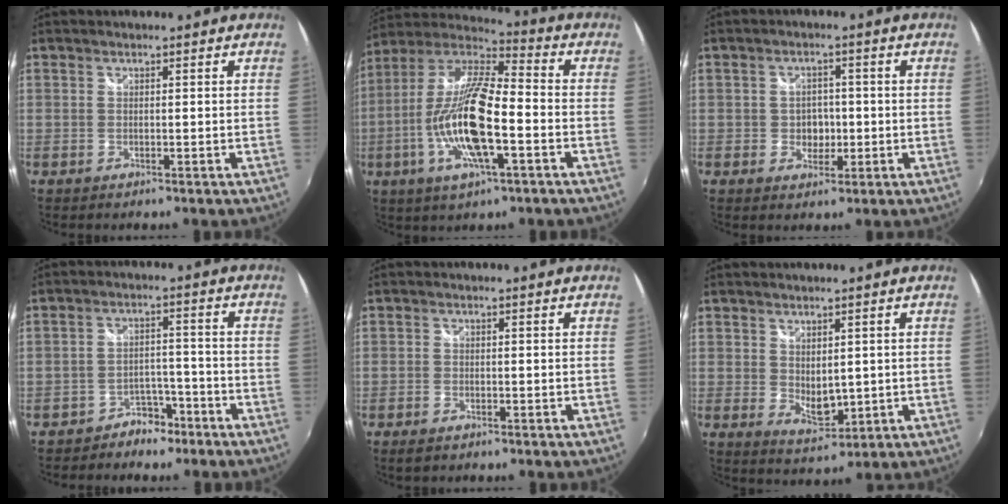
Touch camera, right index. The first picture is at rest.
{"total": 18.5, "force": [-5.3, 4.6, 17.1], "torque": [-0.335, -0.012, -0.106]}
{"total": 3.9, "force": [-0.6, 3.4, 1.7], "torque": [-0.027, 0.005, -0.008]}
{"total": 5.4, "force": [-4.2, 3.2, 1.1], "torque": [-0.025, 0.019, -0.063]}
{"total": 2.1, "force": [-1.5, 1.1, 1.0], "torque": [-0.025, -0.005, -0.029]}
{"total": 4.8, "force": [1.0, 3.2, 3.4], "torque": [-0.052, -0.008, 0.026]}